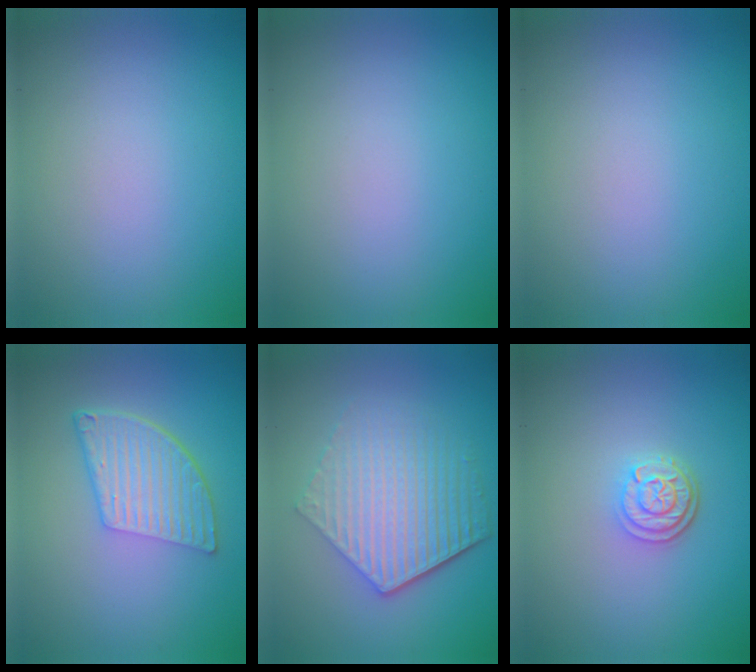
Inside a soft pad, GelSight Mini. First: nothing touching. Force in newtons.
{"total": 0.0}
{"total": 0.0}
{"total": 5.7, "press": 4.0, "slide": 4.0}
{"total": 6.1, "press": 4.5, "slide": 4.2}
{"total": 2.9, "press": 2.4, "slide": 1.7}